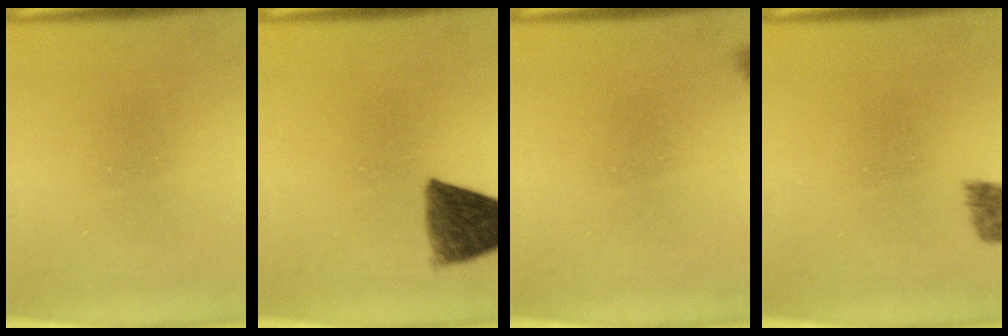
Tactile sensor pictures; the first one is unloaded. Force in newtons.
{"total": 8.4}
{"total": 1.0}
{"total": 1.9}